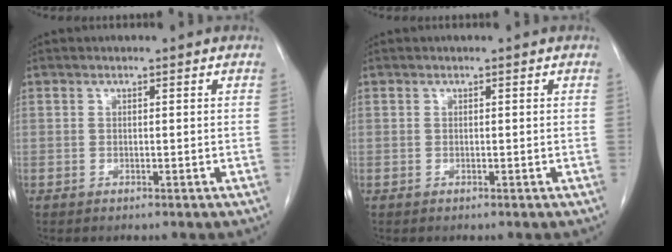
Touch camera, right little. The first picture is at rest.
{"total": 0.0}